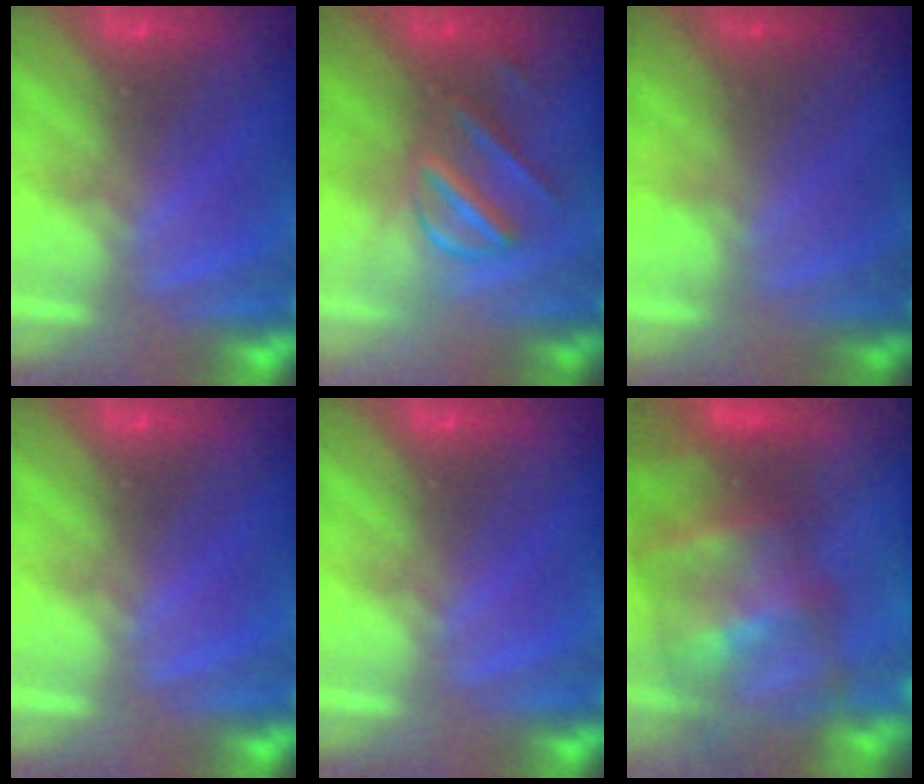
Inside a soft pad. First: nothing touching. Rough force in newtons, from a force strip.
{"total": 3.0}
{"total": 1.8}
{"total": 0.0}
{"total": 0.0}
{"total": 7.2}